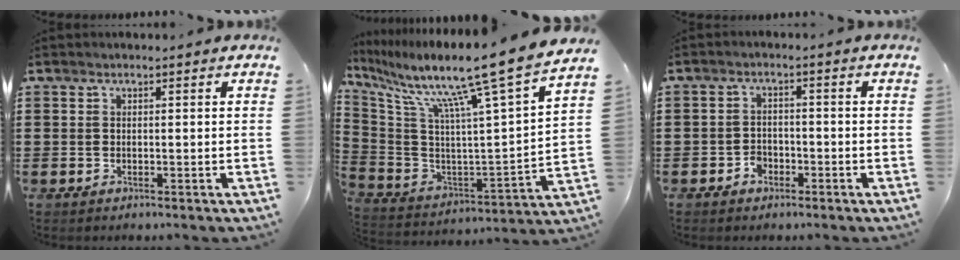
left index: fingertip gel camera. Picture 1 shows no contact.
{"total": 13.3, "force": [10.4, -1.1, 8.2], "torque": [-0.165, -0.086, 0.148]}
{"total": 2.1, "force": [-1.5, 1.3, 0.6], "torque": [-0.018, 0.002, -0.034]}